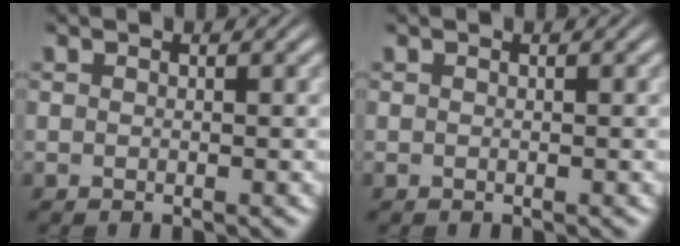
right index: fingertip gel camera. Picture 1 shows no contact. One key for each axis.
{"total": 0.0}